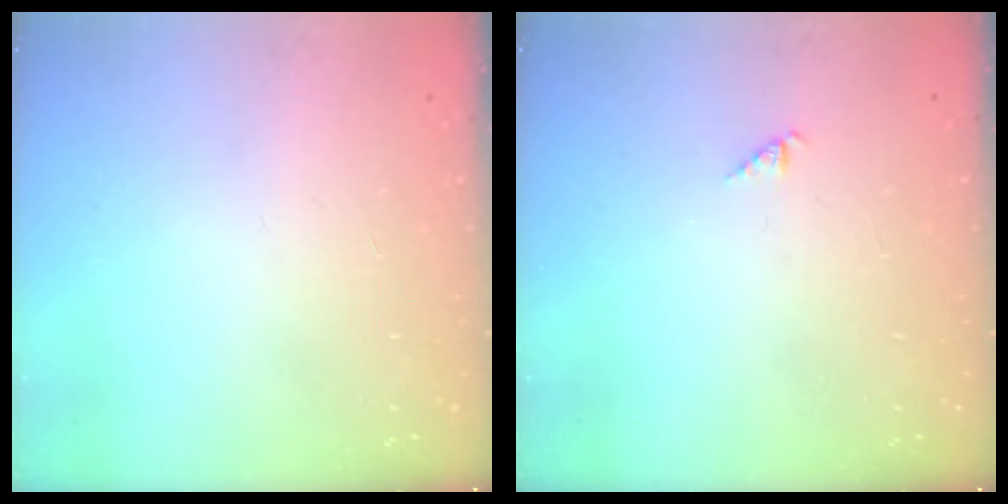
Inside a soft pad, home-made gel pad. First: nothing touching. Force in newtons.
{"total": 0.7, "press": 0.7, "slide": 0.2}